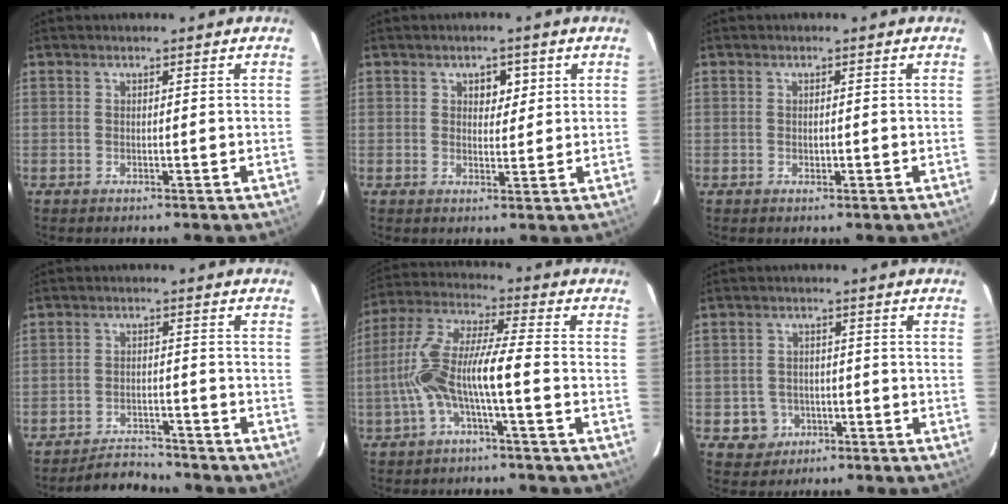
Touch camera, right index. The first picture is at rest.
{"total": 3.1, "force": [1.3, 1.9, 2.0], "torque": [-0.024, 0.005, 0.018]}
{"total": 0.9, "force": [-0.2, 0.4, 0.8], "torque": [-0.015, -0.001, -0.002]}
{"total": 4.9, "force": [-4.8, 0.9, -0.2], "torque": [0.000, -0.005, -0.078]}
{"total": 10.5, "force": [-2.8, 1.1, 10.1], "torque": [-0.220, 0.024, -0.058]}
{"total": 4.2, "force": [-1.5, 3.9, 0.3], "torque": [0.001, 0.012, -0.017]}